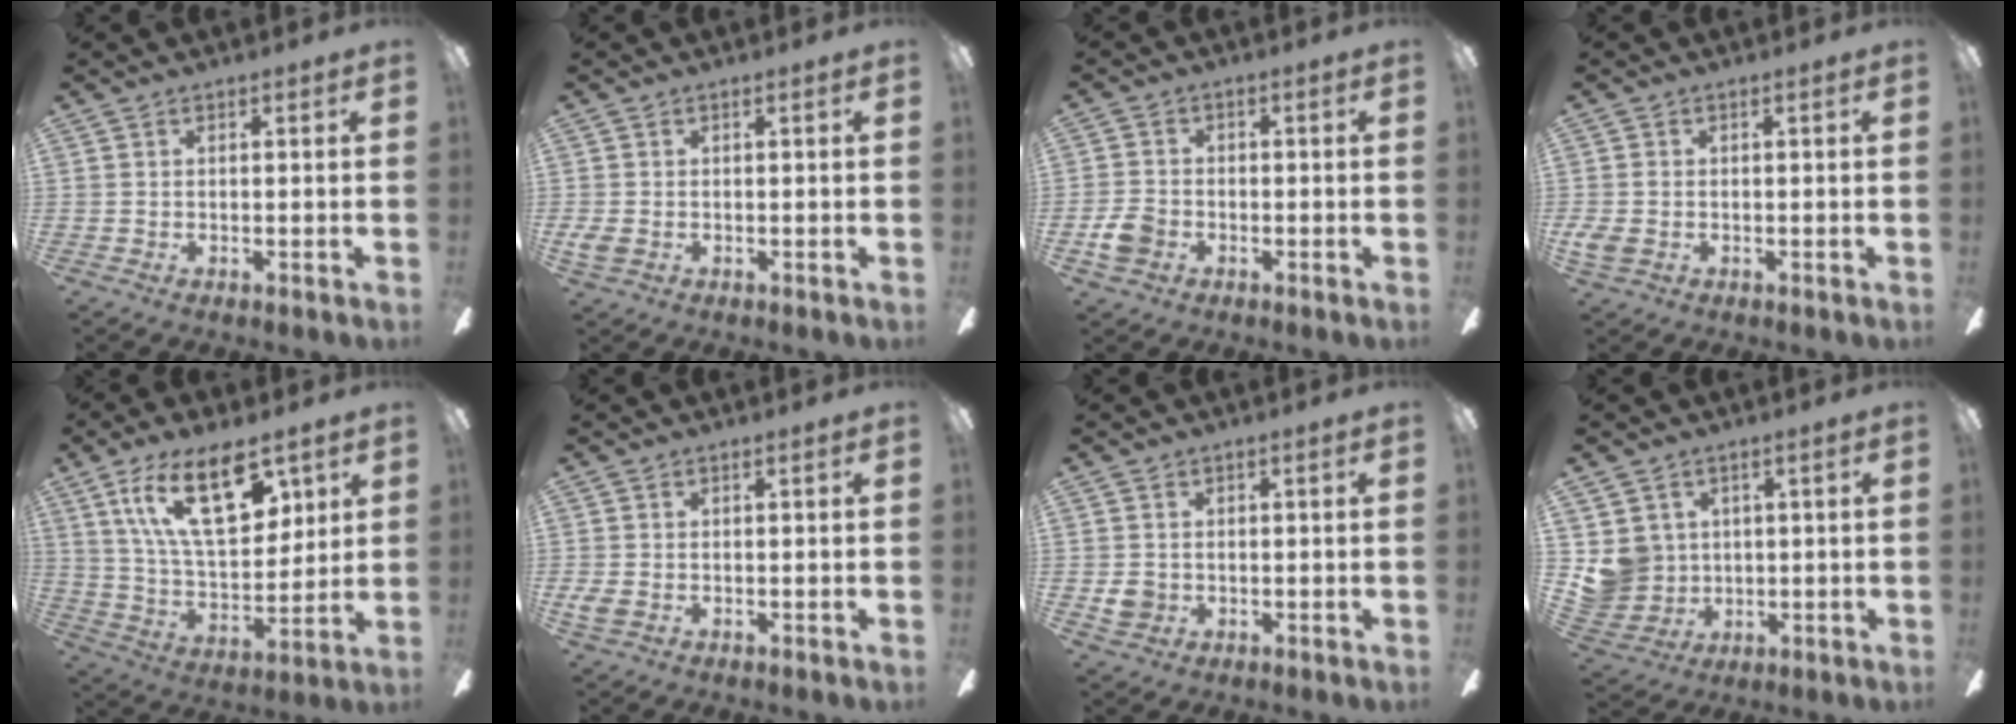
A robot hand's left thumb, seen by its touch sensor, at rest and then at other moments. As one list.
[{"total": 2.4, "force": [-1.0, 1.6, 1.6], "torque": [-0.039, 0.000, -0.019]}, {"total": 5.2, "force": [-2.1, 3.9, 2.7], "torque": [-0.053, 0.008, -0.043]}, {"total": 2.7, "force": [-1.0, 1.8, 1.7], "torque": [-0.044, 0.001, -0.020]}, {"total": 20.9, "force": [10.9, 9.6, 15.0], "torque": [-0.278, -0.032, 0.183]}, {"total": 2.4, "force": [-0.9, 1.5, 1.6], "torque": [-0.039, -0.001, -0.018]}, {"total": 3.9, "force": [-0.2, 3.6, 1.4], "torque": [-0.009, 0.002, -0.002]}, {"total": 7.3, "force": [1.8, 7.0, 1.1], "torque": [-0.037, -0.009, 0.043]}]